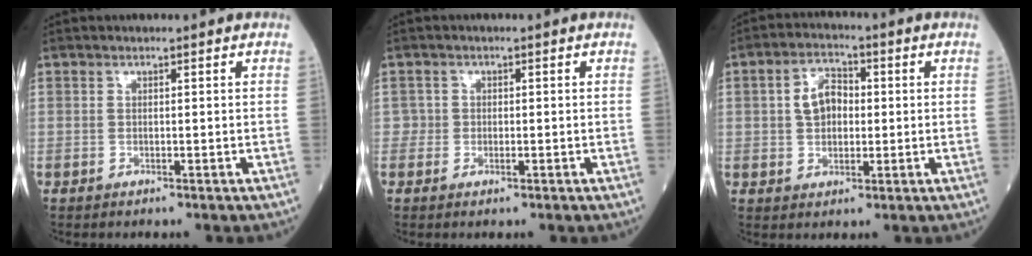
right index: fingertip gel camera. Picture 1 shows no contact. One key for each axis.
{"total": 1.4, "fx": -0.4, "fy": 1.2, "fz": 0.7, "tx": -0.005, "ty": 0.003, "tz": -0.006}
{"total": 5.7, "fx": 0.6, "fy": 3.8, "fz": 4.3, "tx": -0.080, "ty": 0.016, "tz": 0.009}